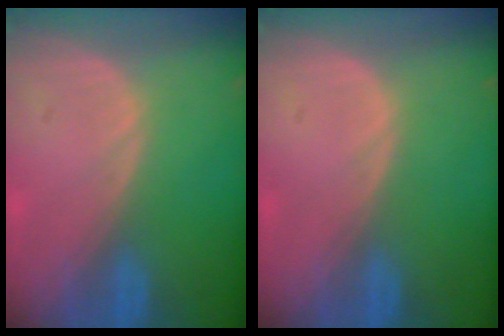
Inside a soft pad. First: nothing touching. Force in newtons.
{"total": 0.0}